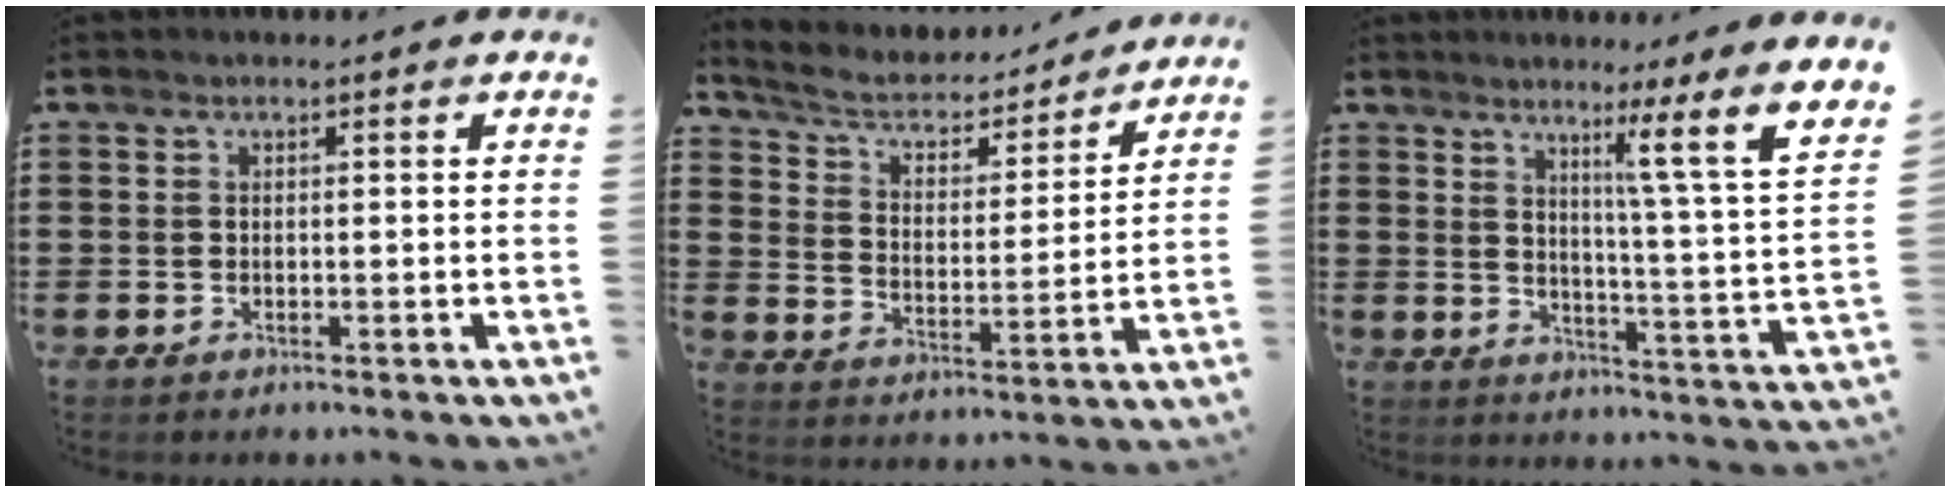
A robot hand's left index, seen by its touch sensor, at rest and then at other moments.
{"total": 4.7, "force": [4.1, 1.6, 1.6], "torque": [-0.054, -0.025, 0.062]}
{"total": 7.4, "force": [5.1, -1.9, 5.0], "torque": [-0.075, -0.065, 0.064]}